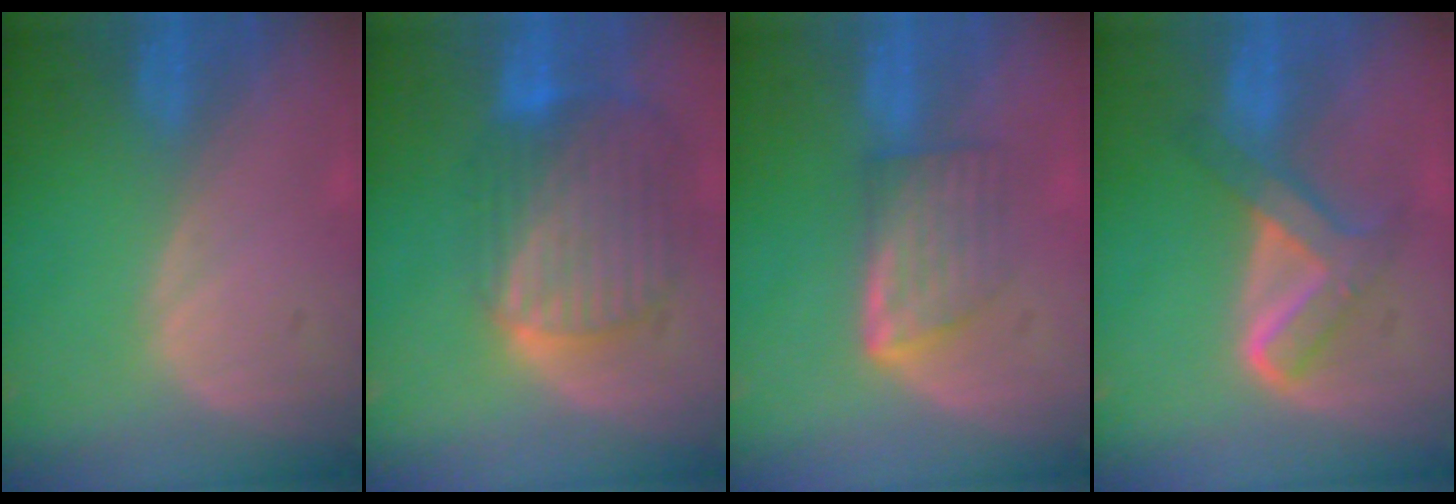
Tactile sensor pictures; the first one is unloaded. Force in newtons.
{"total": 10.3, "press": 8.7, "slide": 5.6}
{"total": 5.8, "press": 5.4, "slide": 2.2}
{"total": 5.7, "press": 5.7, "slide": 0.3}